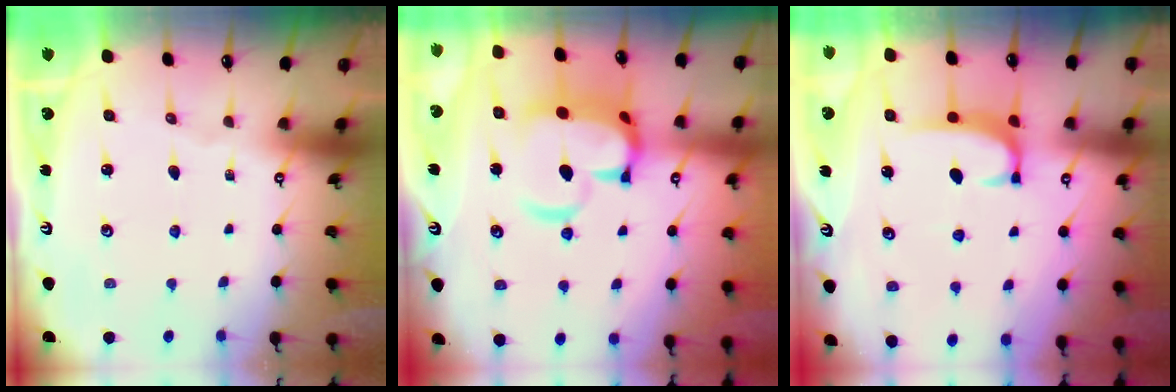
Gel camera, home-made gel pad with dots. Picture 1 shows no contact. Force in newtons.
{"total": 9.2, "press": 9.1, "slide": 1.5}
{"total": 1.8, "press": 1.7, "slide": 0.4}